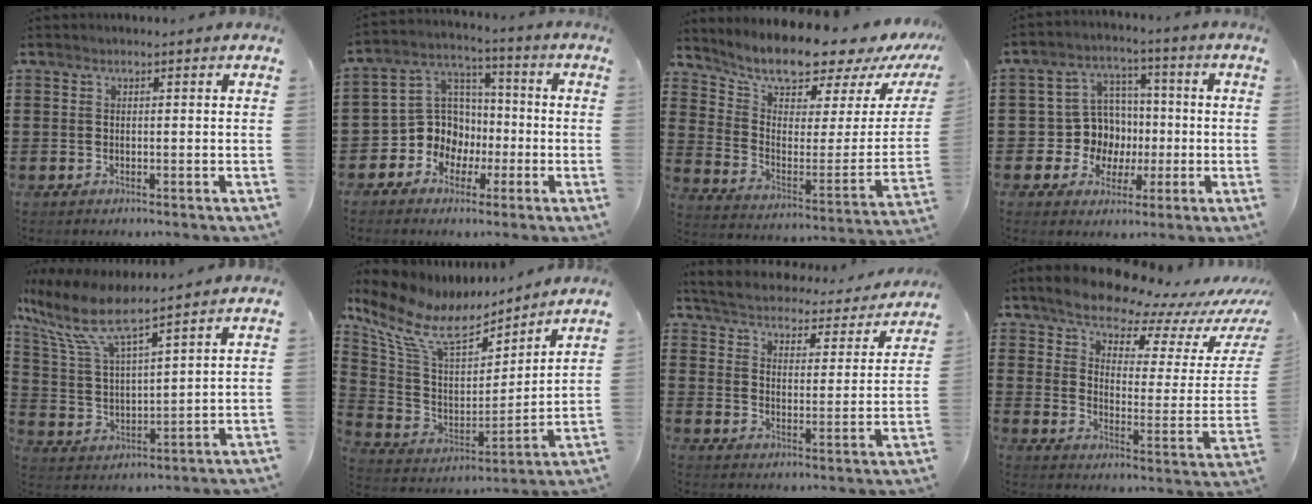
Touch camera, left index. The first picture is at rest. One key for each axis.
{"total": 8.6, "fx": -2.9, "fy": 7.8, "fz": 2.0, "tx": -0.080, "ty": 0.004, "tz": -0.057}
{"total": 9.2, "fx": 8.7, "fy": 1.6, "fz": 2.6, "tx": -0.069, "ty": -0.084, "tz": 0.140}
{"total": 8.9, "fx": 0.3, "fy": 8.5, "fz": 2.6, "tx": -0.083, "ty": 0.006, "tz": 0.015}
{"total": 9.5, "fx": 7.3, "fy": 1.7, "fz": 5.8, "tx": -0.149, "ty": -0.036, "tz": 0.123}
{"total": 10.7, "fx": 7.6, "fy": 4.6, "fz": 5.9, "tx": -0.151, "ty": -0.037, "tz": 0.133}
{"total": 3.6, "fx": 3.5, "fy": 0.2, "fz": 0.3, "tx": -0.030, "ty": -0.032, "tz": 0.052}
{"total": 9.0, "fx": 8.4, "fy": 1.6, "fz": 2.7, "tx": -0.073, "ty": -0.069, "tz": 0.142}